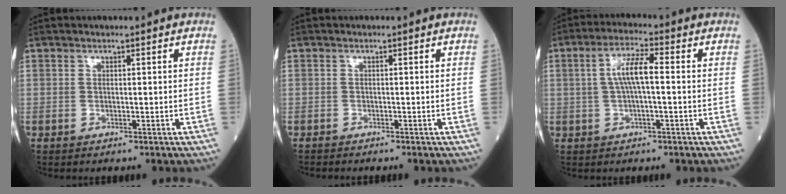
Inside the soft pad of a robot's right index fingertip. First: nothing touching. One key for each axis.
{"total": 1.1, "fx": -1.1, "fy": 0.1, "fz": 0.3, "tx": -0.007, "ty": -0.002, "tz": -0.018}
{"total": 5.8, "fx": 0.3, "fy": 1.0, "fz": 5.7, "tx": -0.113, "ty": 0.016, "tz": 0.004}